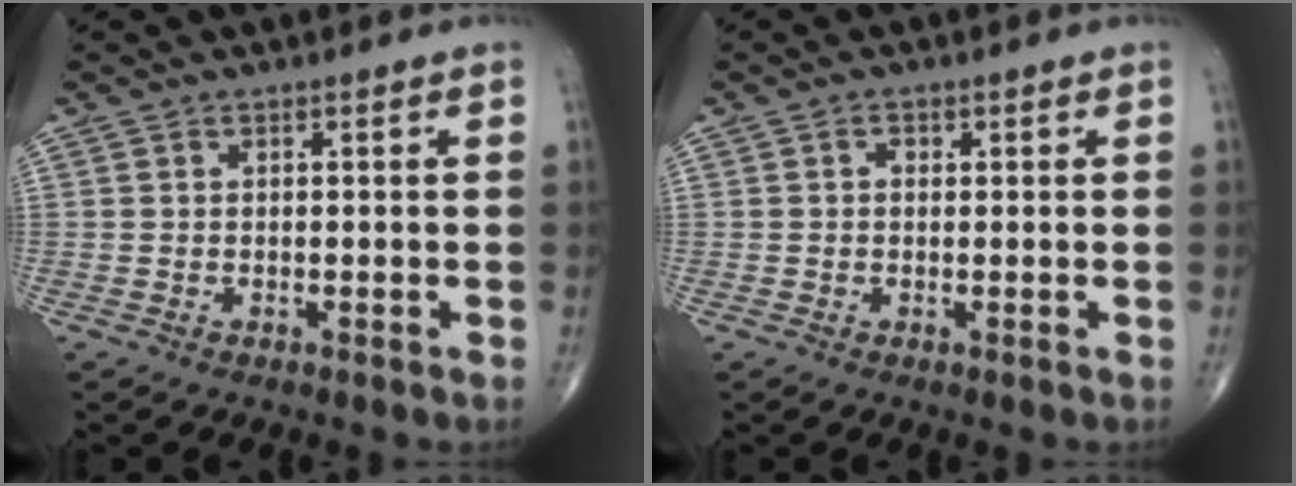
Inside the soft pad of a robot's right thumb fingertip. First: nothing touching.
{"total": 1.0, "force": [0.2, 0.8, 0.6], "torque": [-0.005, 0.002, 0.002]}